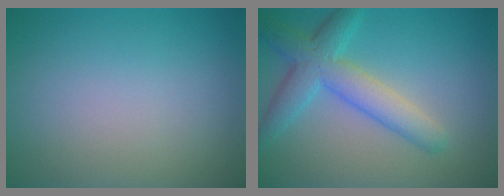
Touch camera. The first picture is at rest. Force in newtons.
{"total": 5.2, "press": 5.2, "slide": 0.1}